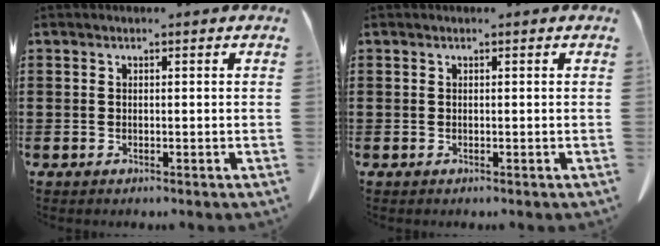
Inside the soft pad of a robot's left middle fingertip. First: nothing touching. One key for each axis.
{"total": 0.0}